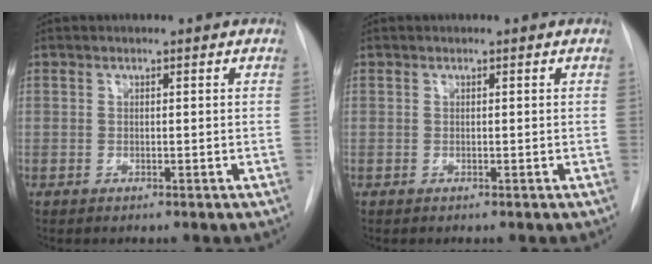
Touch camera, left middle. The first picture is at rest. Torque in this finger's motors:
{"motor_torque": [-0.05, 0.02, 0.03, 0.00]}